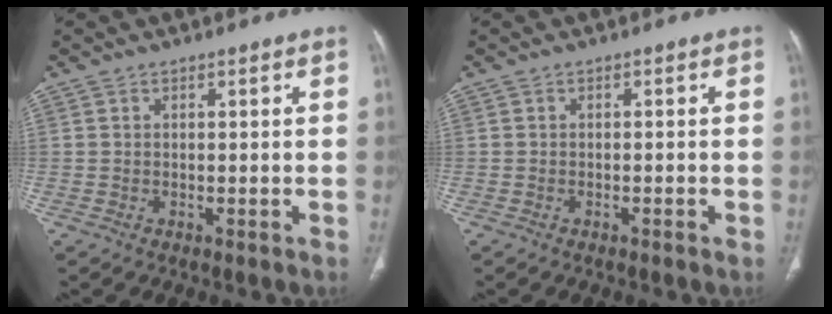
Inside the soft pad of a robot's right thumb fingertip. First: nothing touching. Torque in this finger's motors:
{"motor_torque": [-0.34, -0.12, -0.37, 0.15, 0.00]}